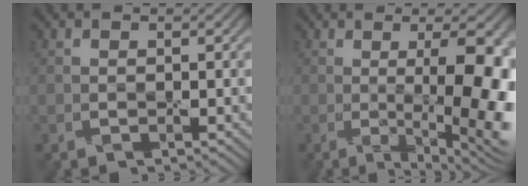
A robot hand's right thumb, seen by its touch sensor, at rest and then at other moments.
{"total": 15.1, "force": [-0.6, 4.7, 14.4], "torque": [-0.163, 0.000, -0.007]}